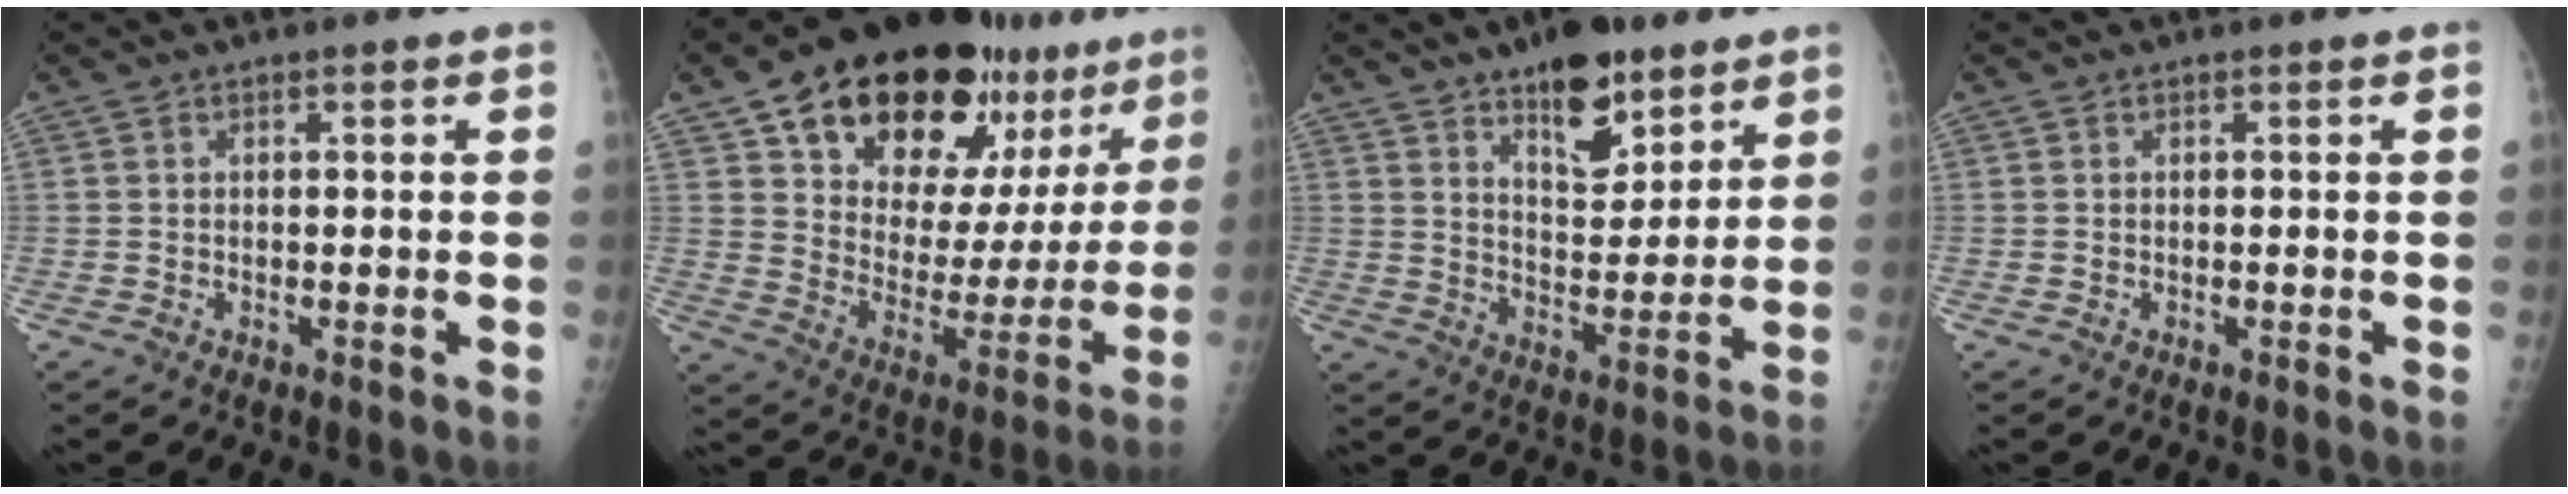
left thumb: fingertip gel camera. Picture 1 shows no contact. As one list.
[{"total": 28.9, "force": [19.7, 14.1, 15.7], "torque": [-0.198, -0.069, 0.289]}, {"total": 13.1, "force": [8.7, 5.8, 8.0], "torque": [-0.085, -0.054, 0.137]}, {"total": 0.0}]